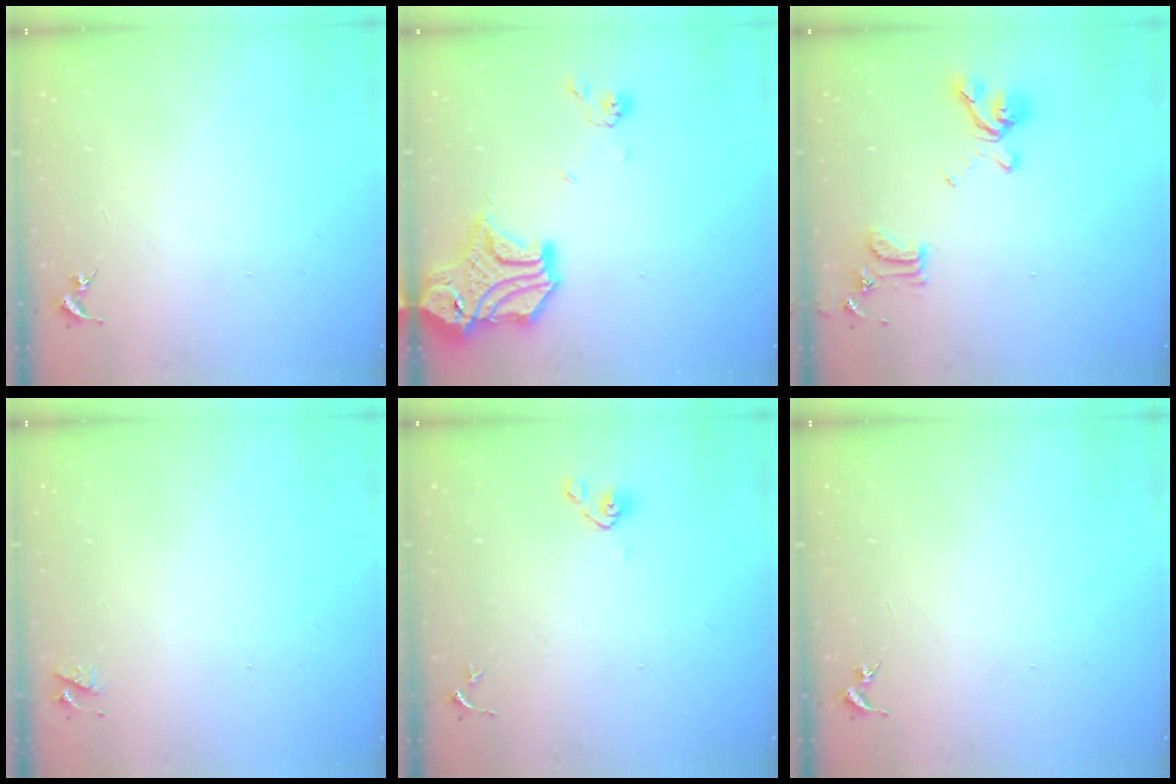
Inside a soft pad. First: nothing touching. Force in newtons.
{"total": 18.4, "press": 18.3, "slide": 2.2}
{"total": 15.5, "press": 15.4, "slide": 1.5}
{"total": 3.6, "press": 3.5, "slide": 0.6}
{"total": 5.9, "press": 5.4, "slide": 2.4}
{"total": 0.0}